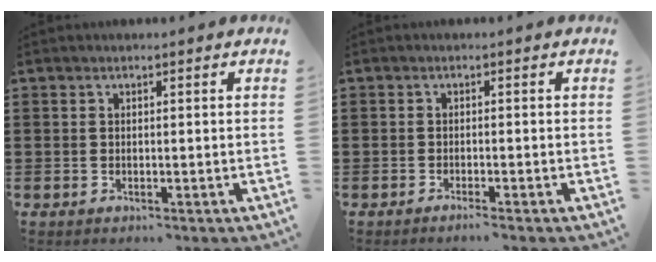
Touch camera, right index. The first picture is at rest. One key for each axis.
{"total": 1.0, "fx": -0.9, "fy": -0.2, "fz": 0.5, "tx": -0.008, "ty": -0.003, "tz": -0.017}